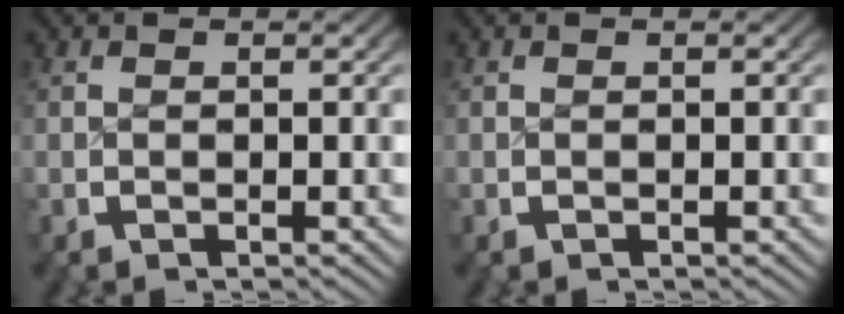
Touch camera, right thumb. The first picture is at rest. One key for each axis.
{"total": 0.0}